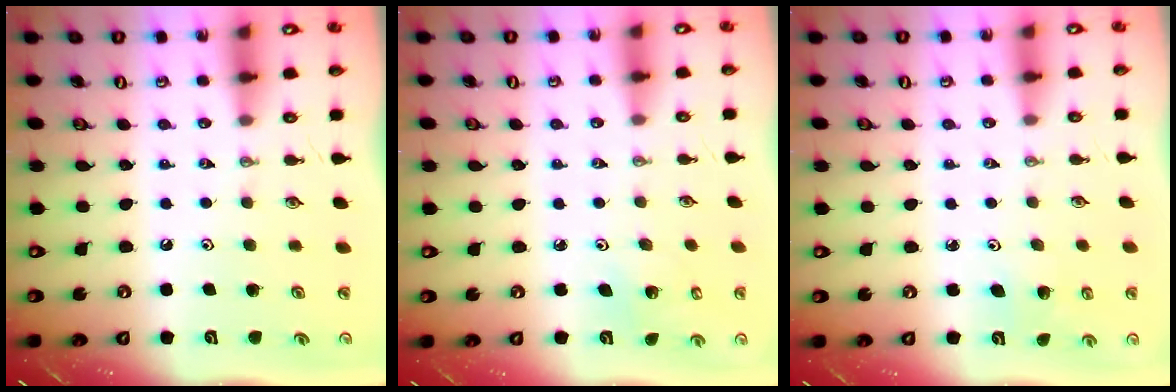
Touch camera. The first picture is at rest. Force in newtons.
{"total": 2.0, "press": 2.0, "slide": 0.1}
{"total": 2.9, "press": 2.9, "slide": 0.3}